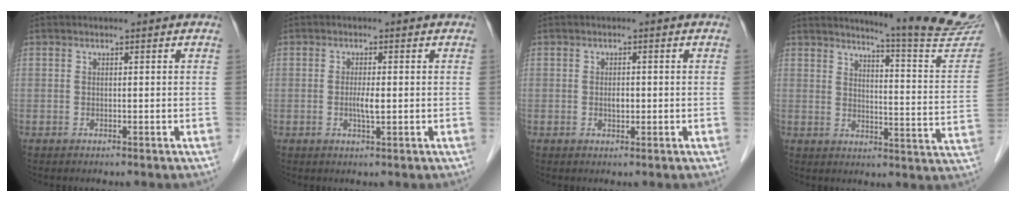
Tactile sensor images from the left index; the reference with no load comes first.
{"total": 2.2, "force": [-0.3, 0.2, 2.2], "torque": [-0.044, -0.001, -0.004]}
{"total": 1.5, "force": [-0.2, 0.8, 1.2], "torque": [-0.023, 0.002, -0.001]}
{"total": 18.5, "force": [17.3, -1.1, 6.5], "torque": [-0.089, -0.116, 0.196]}